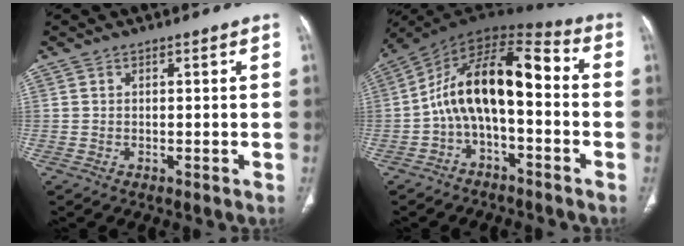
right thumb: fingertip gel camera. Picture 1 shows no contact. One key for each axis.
{"total": 14.5, "fx": -1.8, "fy": 7.1, "fz": 12.5, "tx": -0.197, "ty": 0.074, "tz": -0.041}